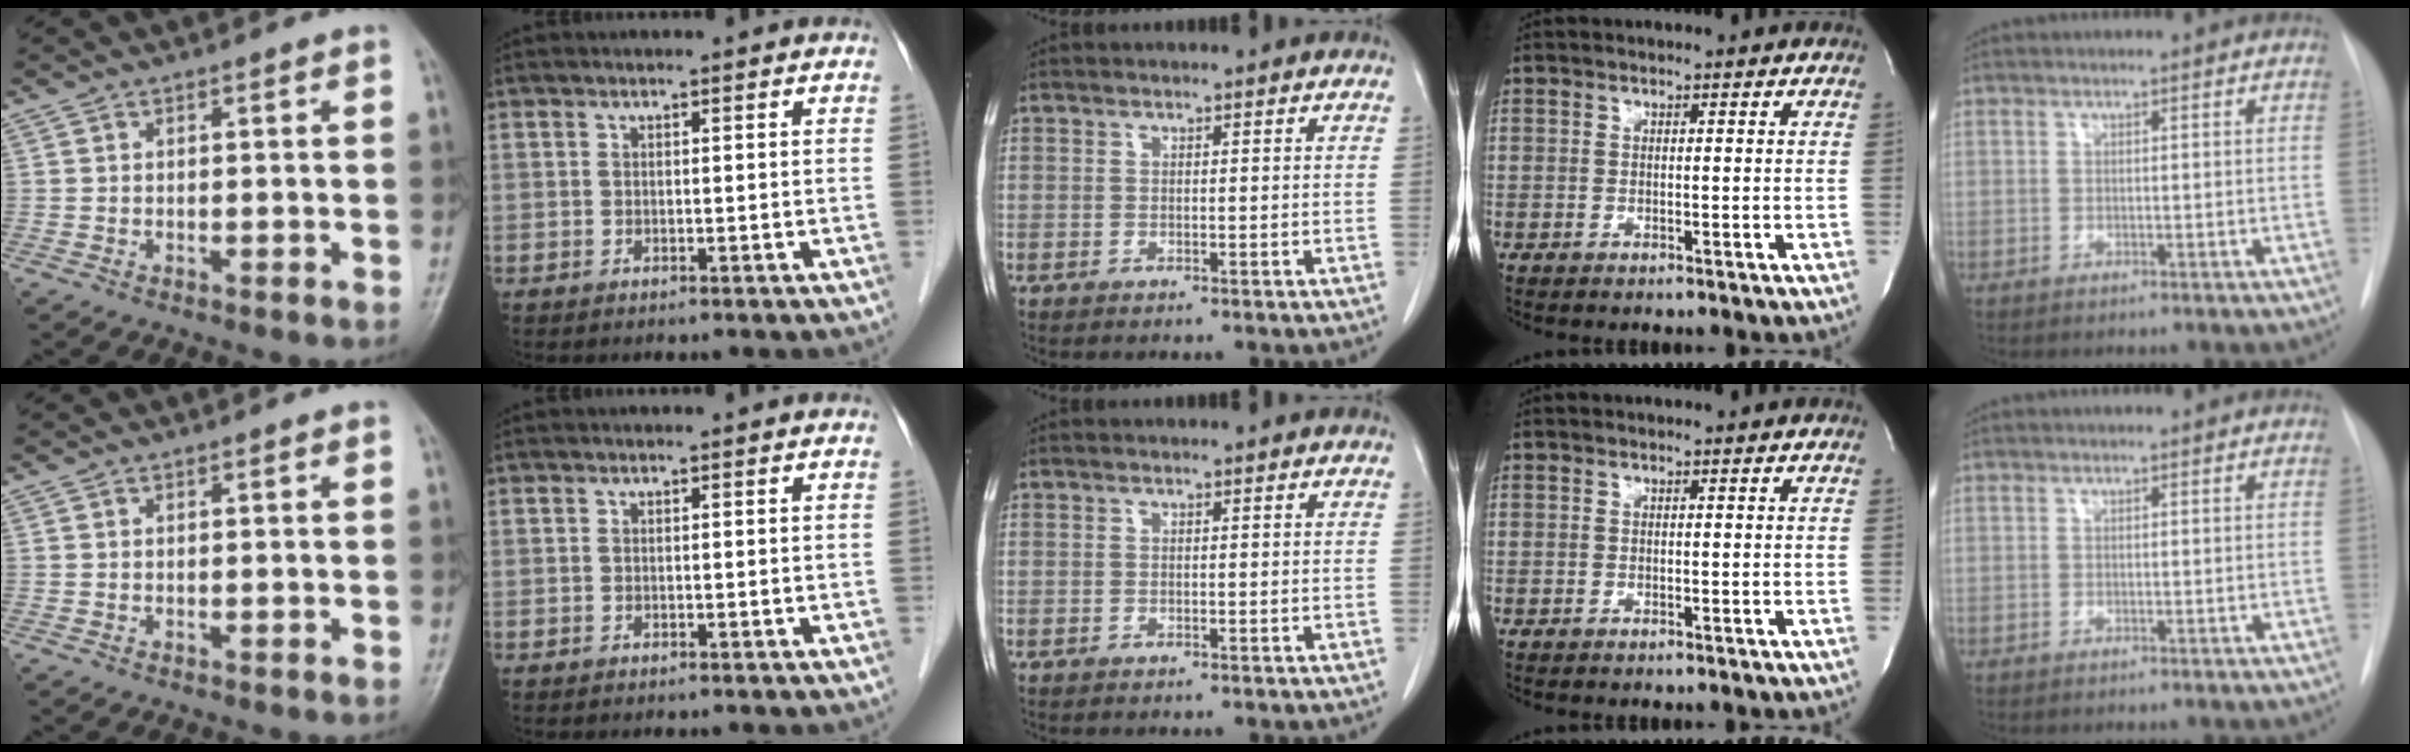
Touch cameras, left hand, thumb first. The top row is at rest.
{}